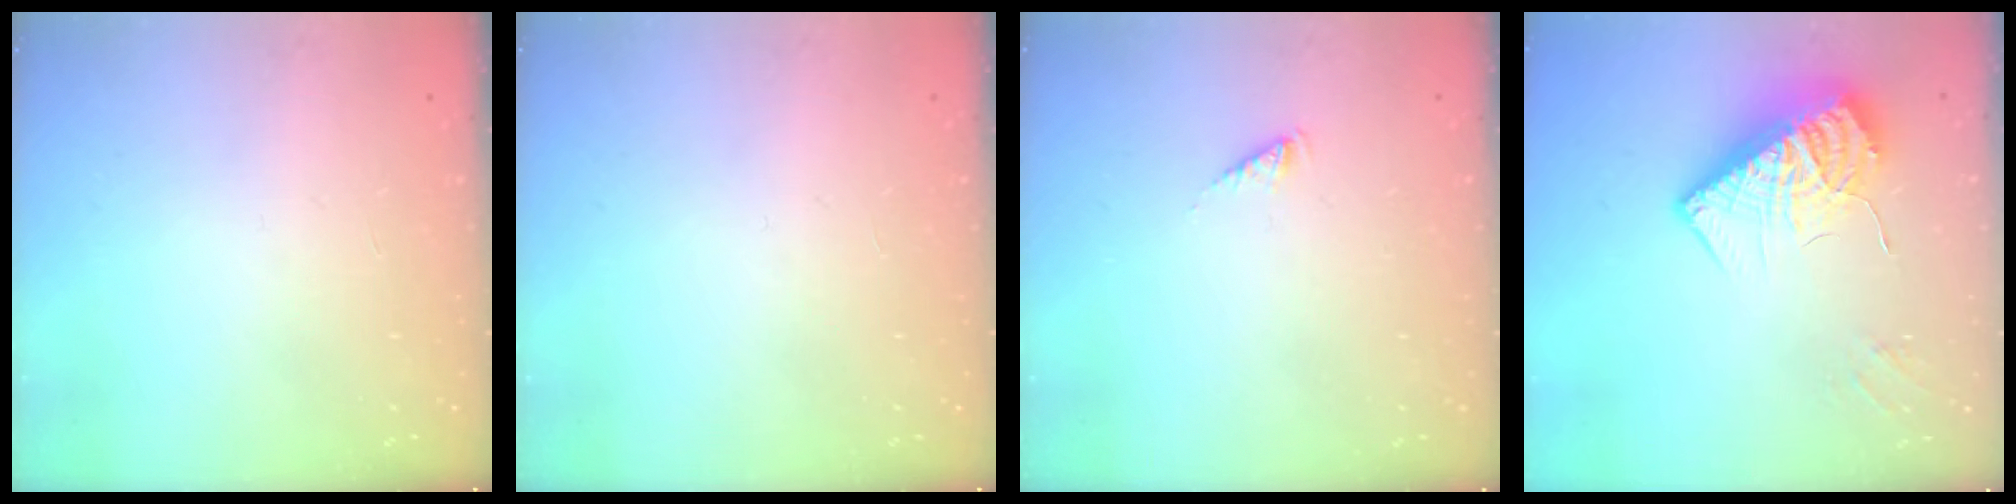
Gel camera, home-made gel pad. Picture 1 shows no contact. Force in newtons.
{"total": 0.0}
{"total": 0.8, "press": 0.8, "slide": 0.2}
{"total": 14.4, "press": 14.3, "slide": 1.6}